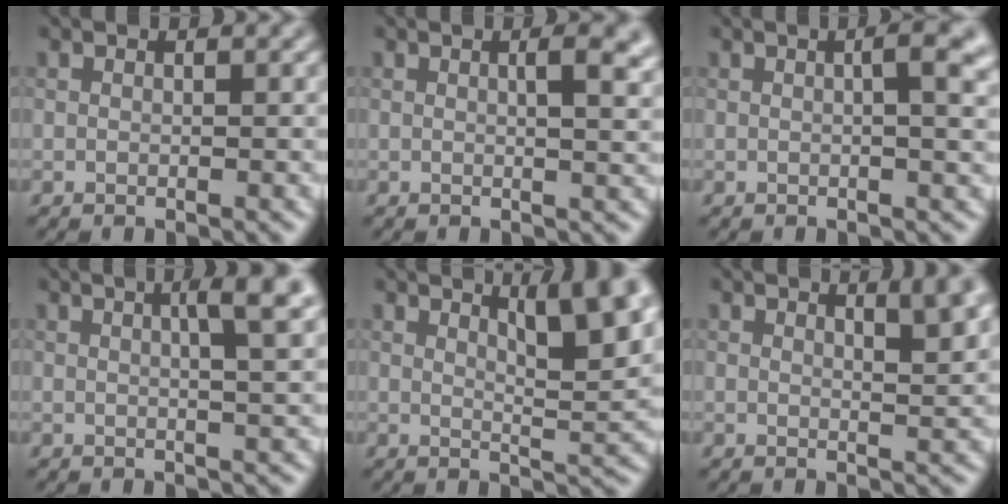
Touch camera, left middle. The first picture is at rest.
{"total": 3.9, "force": [1.1, 1.3, 3.5], "torque": [-0.033, 0.009, 0.012]}
{"total": 4.3, "force": [0.7, 1.4, 4.0], "torque": [-0.041, 0.016, 0.005]}
{"total": 4.4, "force": [1.5, 0.9, 4.1], "torque": [-0.049, 0.013, 0.016]}
{"total": 6.2, "force": [3.3, 1.5, 5.0], "torque": [-0.060, 0.002, 0.052]}
{"total": 4.1, "force": [2.3, 1.3, 3.2], "torque": [-0.020, 0.007, 0.025]}